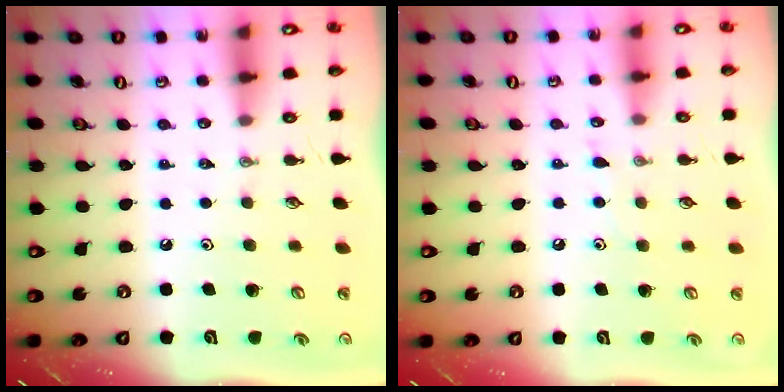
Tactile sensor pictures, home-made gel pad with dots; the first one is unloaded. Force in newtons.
{"total": 4.2, "press": 4.2, "slide": 0.5}